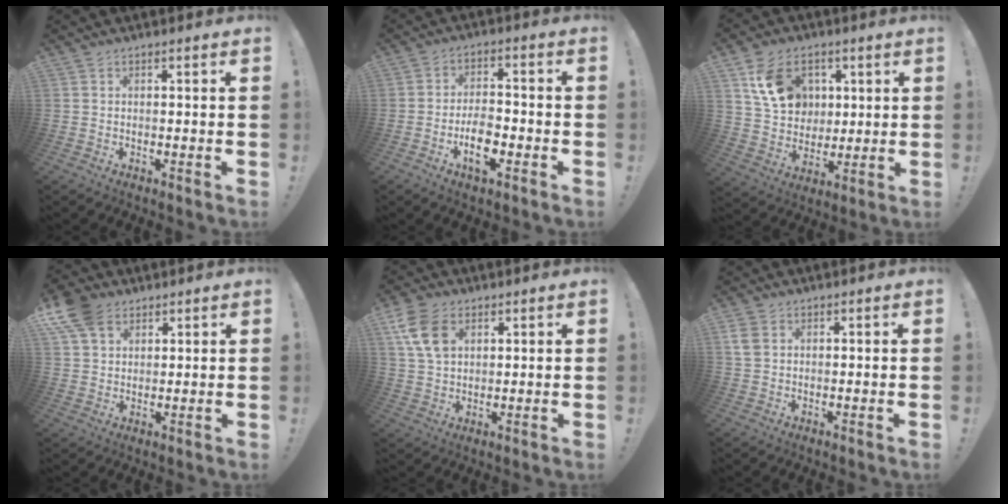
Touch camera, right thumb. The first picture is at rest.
{"total": 8.7, "force": [-4.1, 4.3, 6.4], "torque": [-0.112, 0.014, -0.070]}
{"total": 14.3, "force": [5.8, 11.1, 6.9], "torque": [-0.104, -0.012, 0.119]}
{"total": 9.6, "force": [5.5, 6.4, 4.5], "torque": [-0.088, -0.020, 0.108]}
{"total": 11.2, "force": [4.7, 7.5, 6.9], "torque": [-0.131, -0.002, 0.091]}
{"total": 4.3, "force": [1.6, 3.0, 2.6], "torque": [-0.052, 0.000, 0.032]}